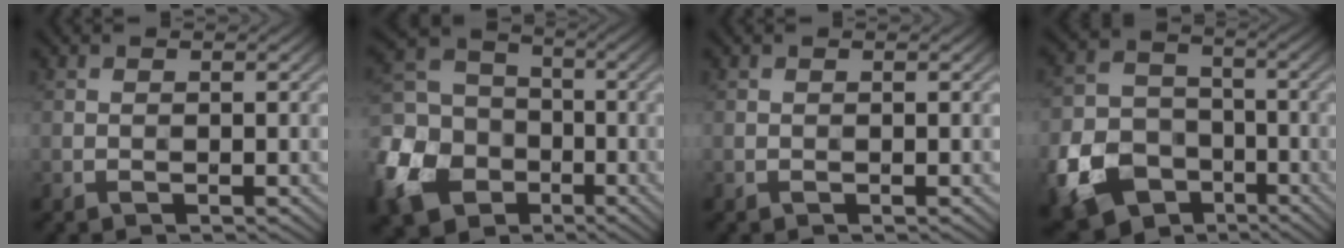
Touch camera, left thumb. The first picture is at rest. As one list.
[{"total": 14.1, "force": [-5.8, 10.9, 6.7], "torque": [-0.234, -0.043, -0.112]}, {"total": 0.0}, {"total": 11.5, "force": [-5.2, 8.6, 5.6], "torque": [-0.148, -0.039, -0.098]}]